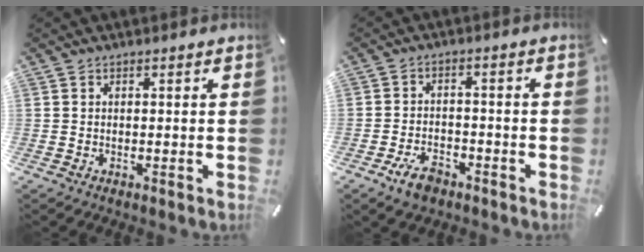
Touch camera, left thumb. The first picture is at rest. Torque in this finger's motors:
{"motor_torque": [0.21, 1.67, 0.32, 0.32, 0.00]}